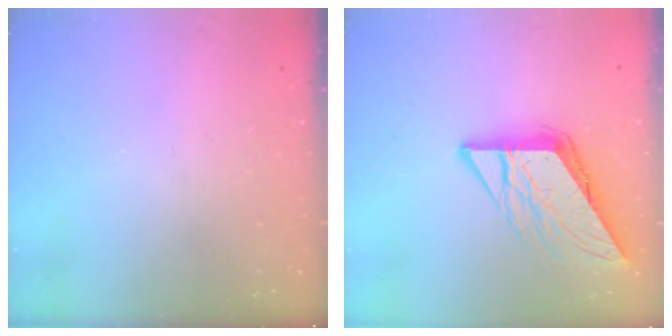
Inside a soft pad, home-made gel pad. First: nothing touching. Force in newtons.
{"total": 10.9, "press": 10.8, "slide": 1.1}